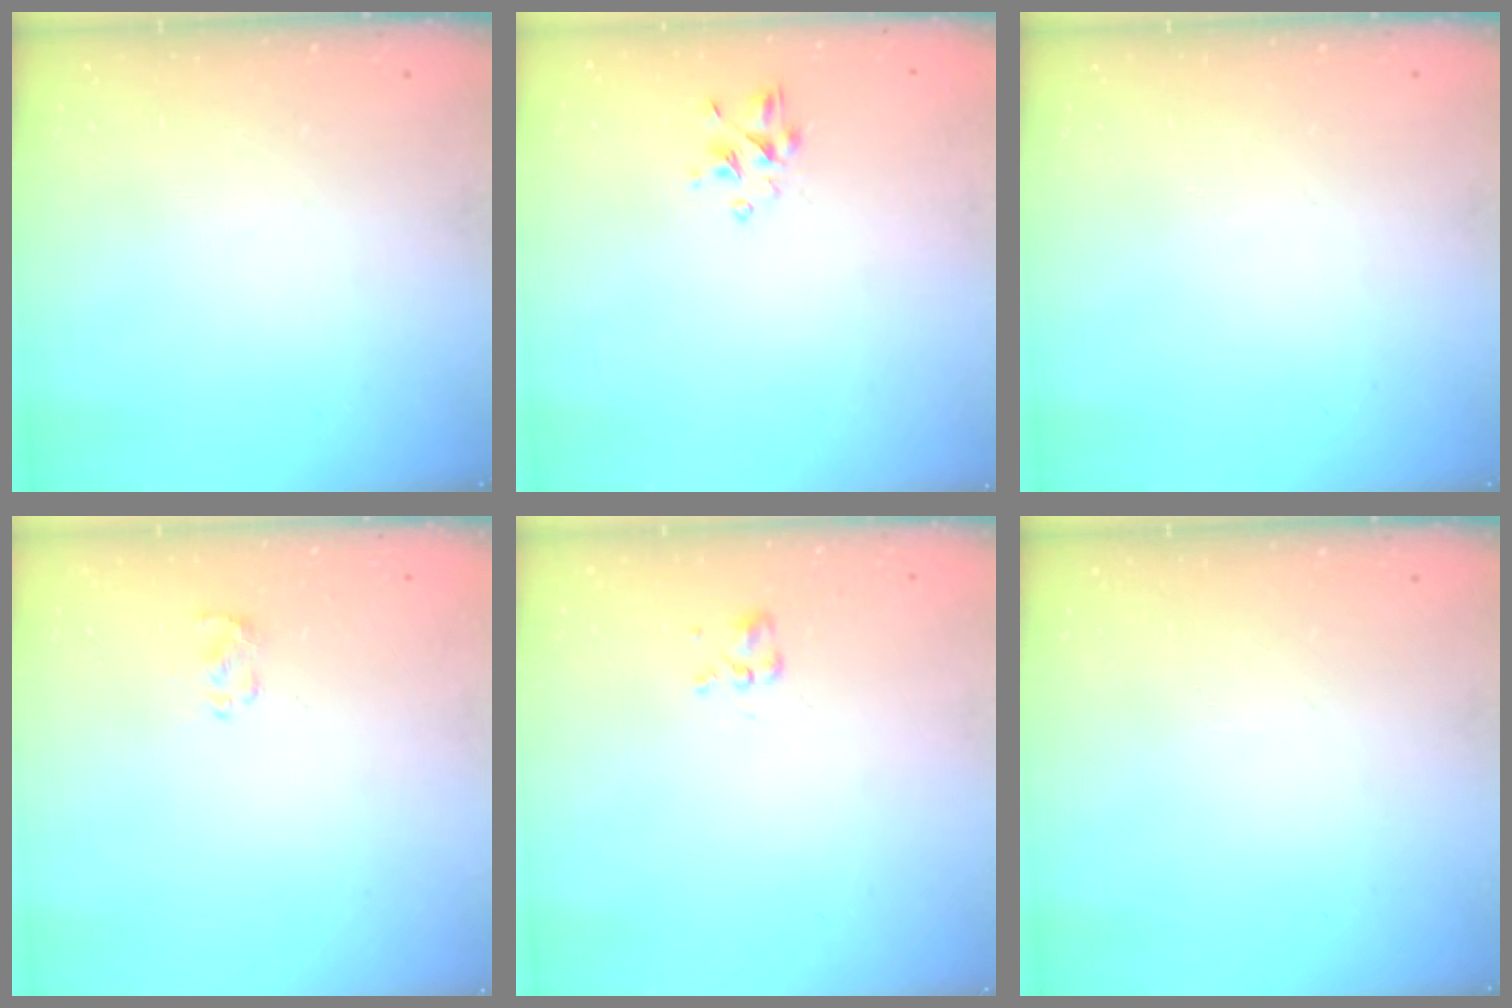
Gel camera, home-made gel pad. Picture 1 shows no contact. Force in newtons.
{"total": 3.0, "press": 2.7, "slide": 1.2}
{"total": 0.0}
{"total": 1.4, "press": 1.3, "slide": 0.6}
{"total": 2.0, "press": 1.8, "slide": 0.9}
{"total": 0.0}